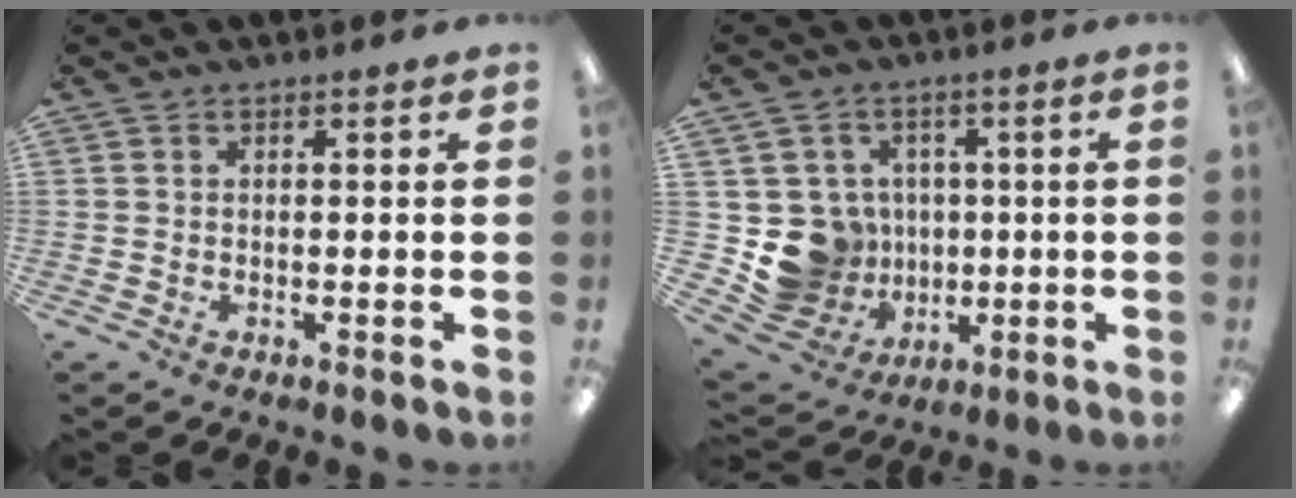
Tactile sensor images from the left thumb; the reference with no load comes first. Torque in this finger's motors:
{"motor_torque": [0.02, 0.06, 0.30, -0.29, 0.03]}